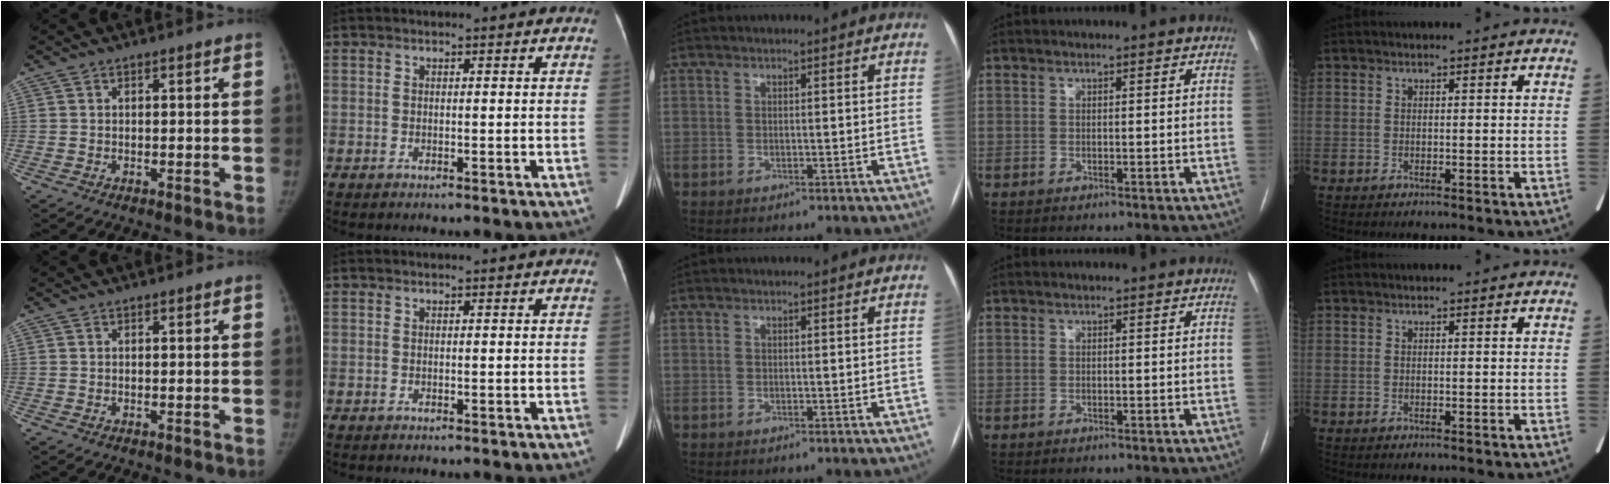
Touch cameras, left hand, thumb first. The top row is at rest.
{}